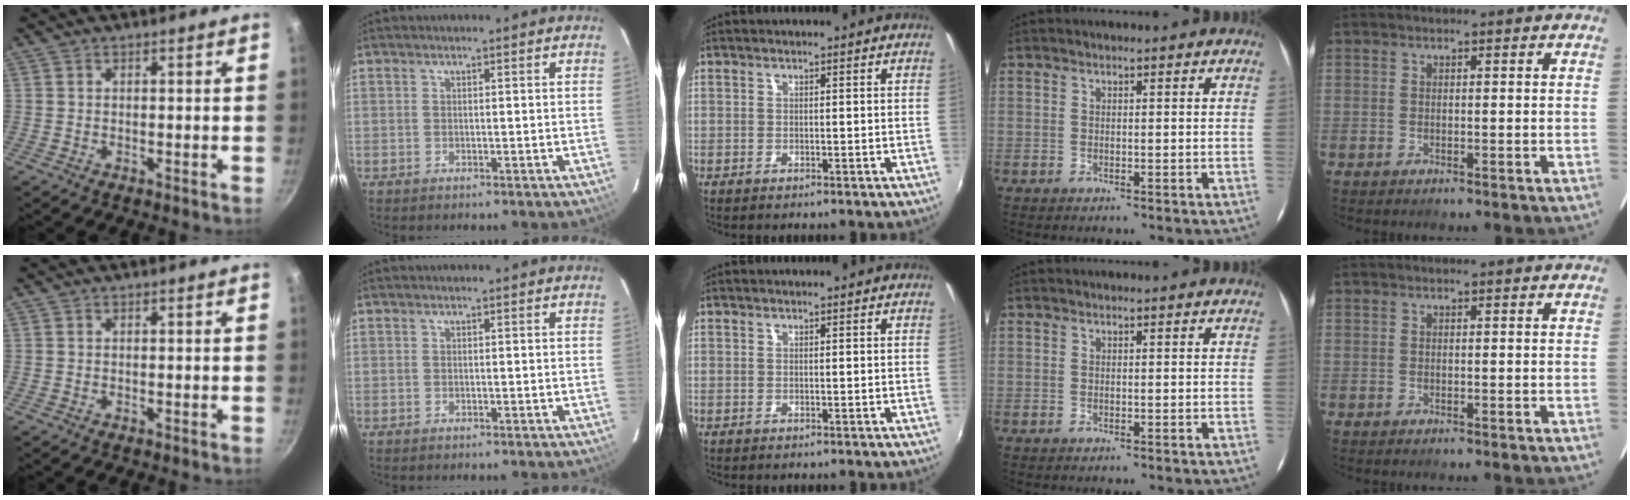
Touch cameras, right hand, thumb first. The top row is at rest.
{}